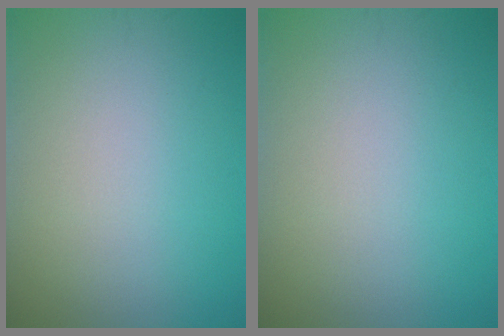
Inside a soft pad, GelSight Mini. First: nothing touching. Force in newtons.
{"total": 0.0}